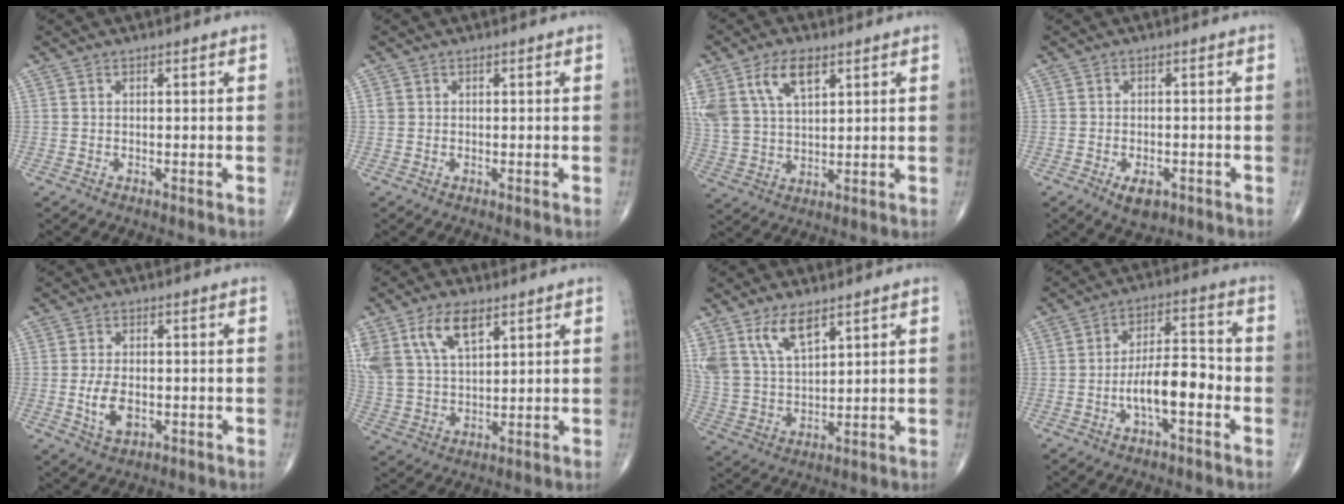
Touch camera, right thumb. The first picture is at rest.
{"total": 0.8, "force": [0.2, 0.8, 0.3], "torque": [0.000, 0.002, 0.003]}
{"total": 12.1, "force": [6.0, 6.4, 8.4], "torque": [-0.169, -0.012, 0.121]}
{"total": 4.2, "force": [-2.0, 2.3, 2.9], "torque": [-0.041, 0.001, -0.026]}
{"total": 5.6, "force": [-1.1, 3.2, 4.4], "torque": [-0.083, -0.003, -0.016]}
{"total": 12.9, "force": [6.7, 6.7, 8.8], "torque": [-0.172, -0.016, 0.135]}
{"total": 9.8, "force": [6.1, 4.3, 6.3], "torque": [-0.115, -0.023, 0.131]}
{"total": 9.9, "force": [-3.0, 3.8, 8.6], "torque": [-0.138, 0.037, -0.057]}